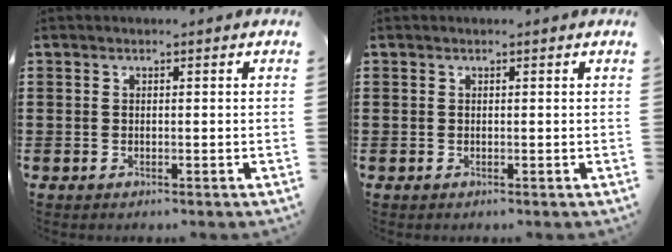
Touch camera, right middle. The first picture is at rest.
{"total": 0.0}